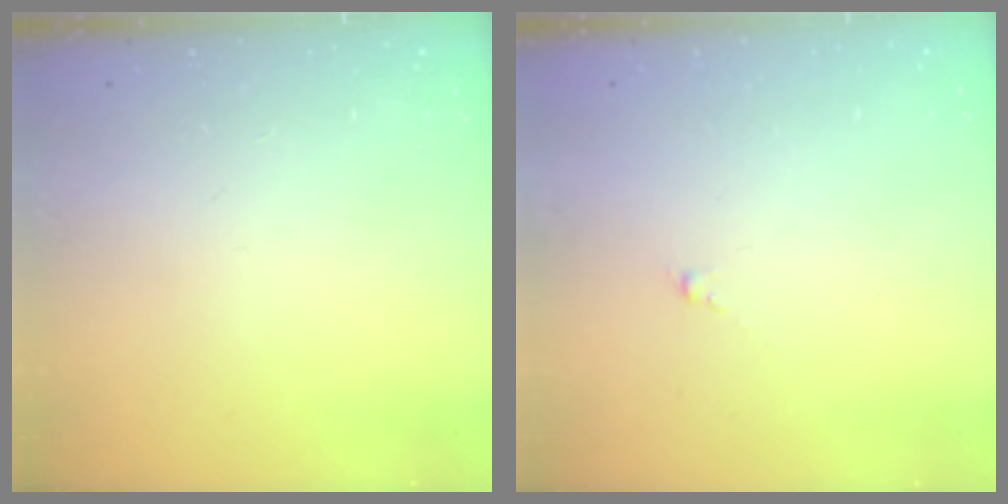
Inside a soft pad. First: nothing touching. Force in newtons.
{"total": 0.0}